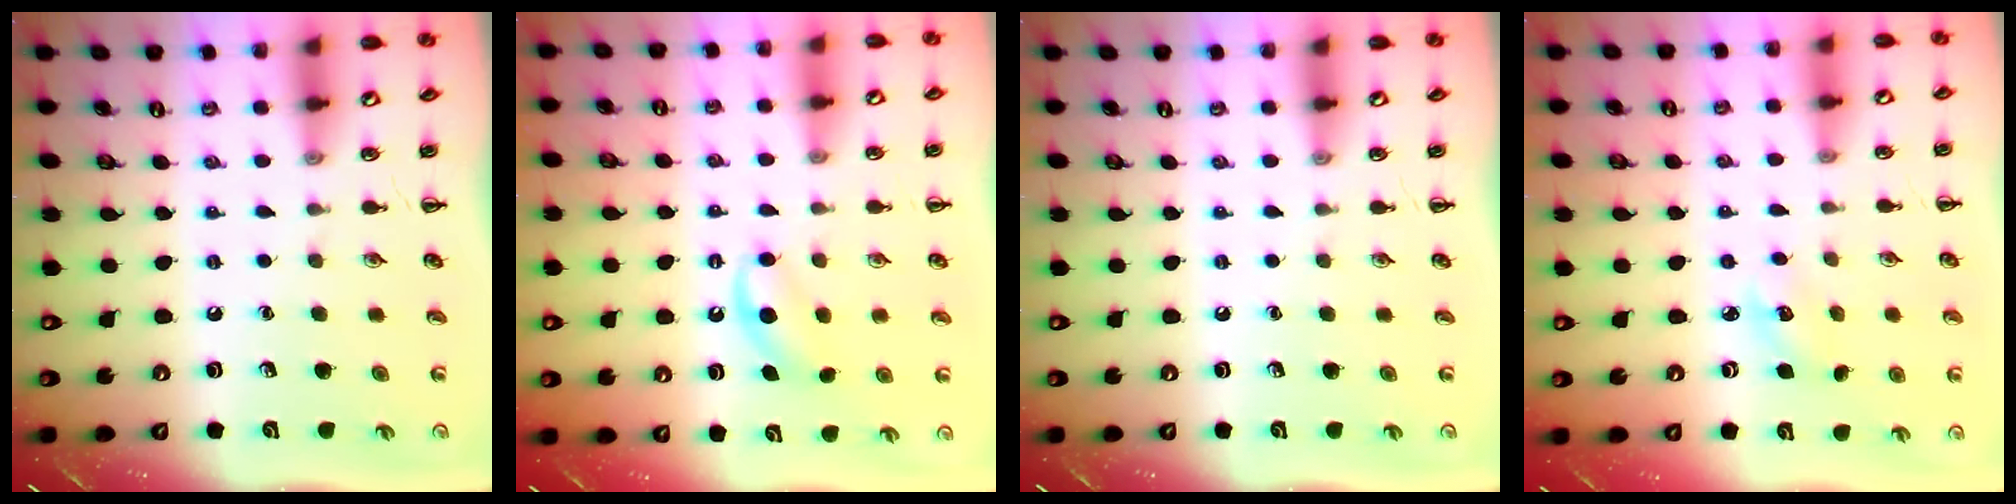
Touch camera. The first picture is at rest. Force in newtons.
{"total": 4.7, "press": 4.5, "slide": 1.2}
{"total": 0.0}
{"total": 3.7, "press": 3.6, "slide": 1.0}